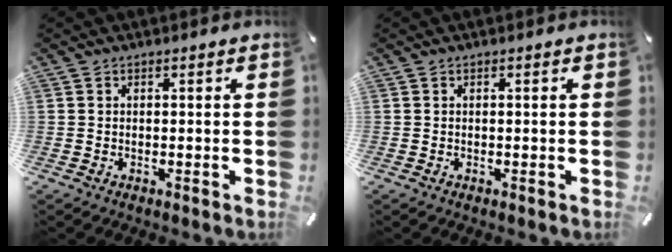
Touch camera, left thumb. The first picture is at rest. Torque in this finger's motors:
{"motor_torque": [-0.01, -0.01, -0.05, -0.03, 0.00]}